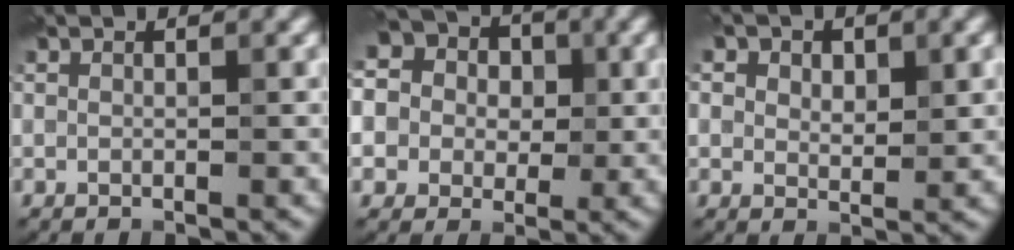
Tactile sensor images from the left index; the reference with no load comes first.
{"total": 12.5, "force": [2.8, 11.1, 4.9], "torque": [-0.137, 0.043, 0.025]}
{"total": 4.7, "force": [2.2, 3.1, 2.8], "torque": [-0.035, 0.009, 0.015]}